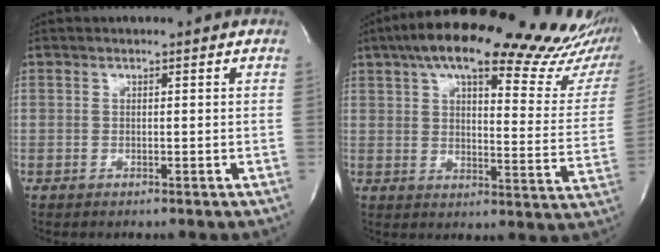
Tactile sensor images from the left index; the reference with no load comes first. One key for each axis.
{"total": 30.4, "fx": 24.9, "fy": 6.6, "fz": 16.1, "tx": -0.226, "ty": -0.027, "tz": 0.300}